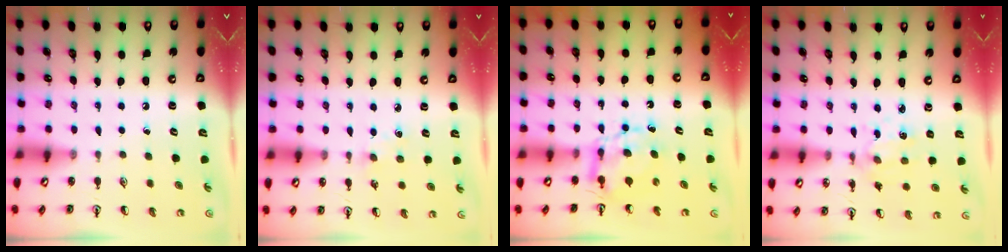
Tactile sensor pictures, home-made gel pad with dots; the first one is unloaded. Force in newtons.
{"total": 2.9, "press": 2.8, "slide": 0.4}
{"total": 6.8, "press": 6.8, "slide": 0.2}
{"total": 2.0, "press": 2.0, "slide": 0.5}